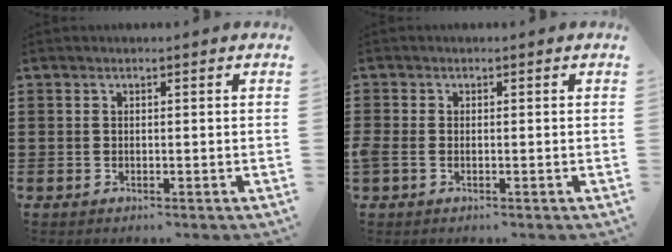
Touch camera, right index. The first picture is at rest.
{"total": 1.0, "force": [-0.5, 0.6, 0.6], "torque": [-0.021, -0.002, -0.012]}